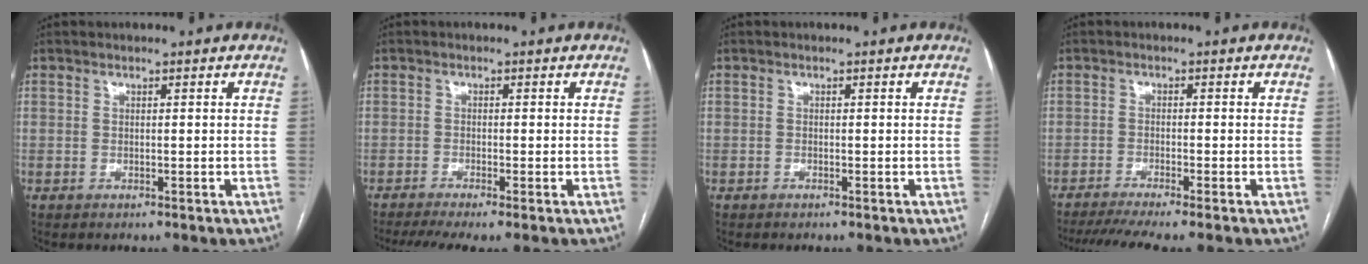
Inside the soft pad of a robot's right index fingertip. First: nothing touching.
{"total": 6.1, "force": [-4.5, 0.2, 4.0], "torque": [-0.063, -0.010, -0.075]}
{"total": 0.0}
{"total": 7.9, "force": [-6.6, -0.7, 4.2], "torque": [-0.056, -0.018, -0.105]}